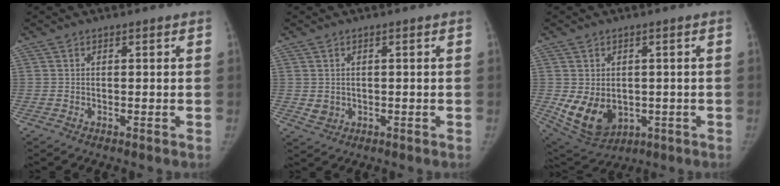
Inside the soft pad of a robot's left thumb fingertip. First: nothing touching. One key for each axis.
{"total": 2.3, "fx": 0.0, "fy": 2.1, "fz": 1.0, "tx": -0.012, "ty": -0.003, "tz": 0.010}
{"total": 10.8, "fx": -1.5, "fy": 8.2, "fz": 6.8, "tx": -0.103, "ty": -0.010, "tz": 0.002}